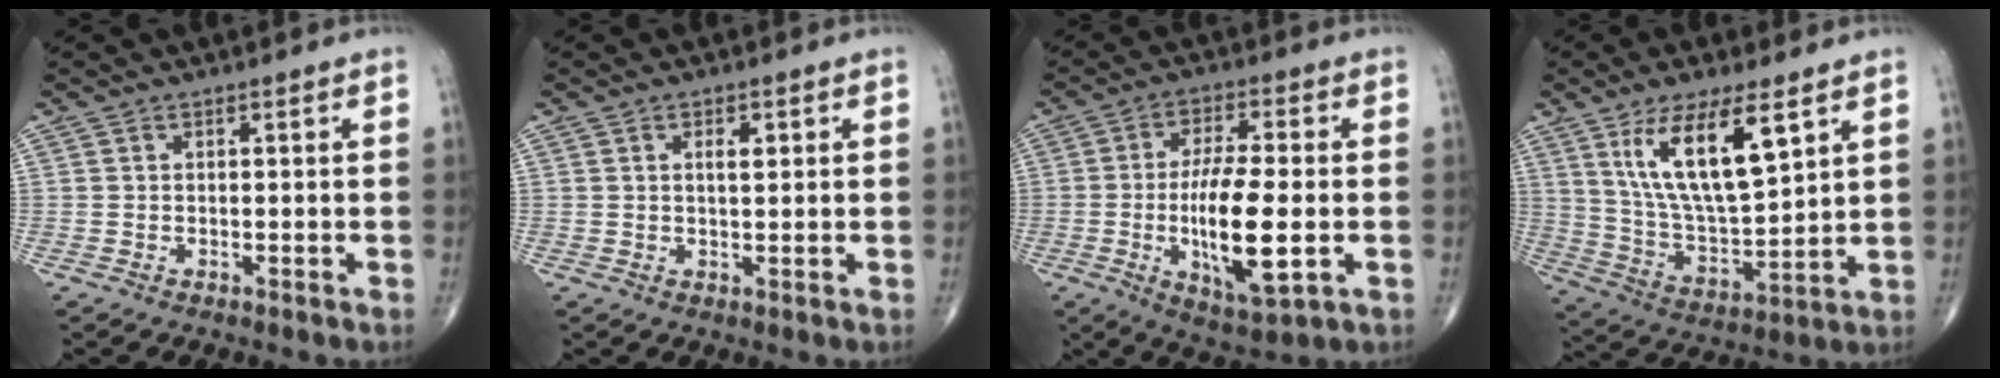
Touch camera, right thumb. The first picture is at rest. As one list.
[{"total": 2.4, "force": [0.8, 1.0, 2.0], "torque": [-0.029, -0.003, 0.013]}, {"total": 15.1, "force": [-2.5, 4.8, 14.1], "torque": [-0.248, -0.005, -0.038]}, {"total": 16.2, "force": [7.5, 5.5, 13.3], "torque": [-0.229, -0.038, 0.149]}]